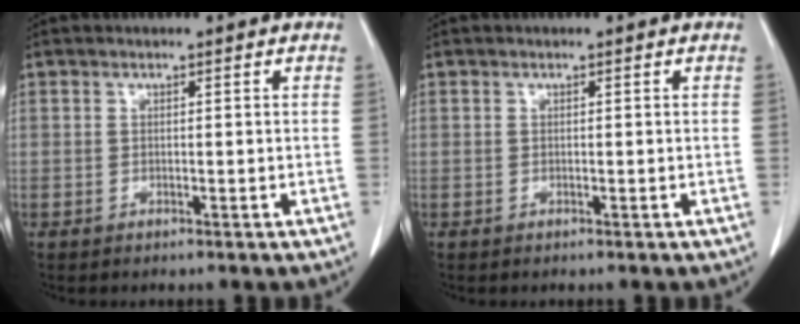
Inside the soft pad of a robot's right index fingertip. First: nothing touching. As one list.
[{"total": 0.0}]